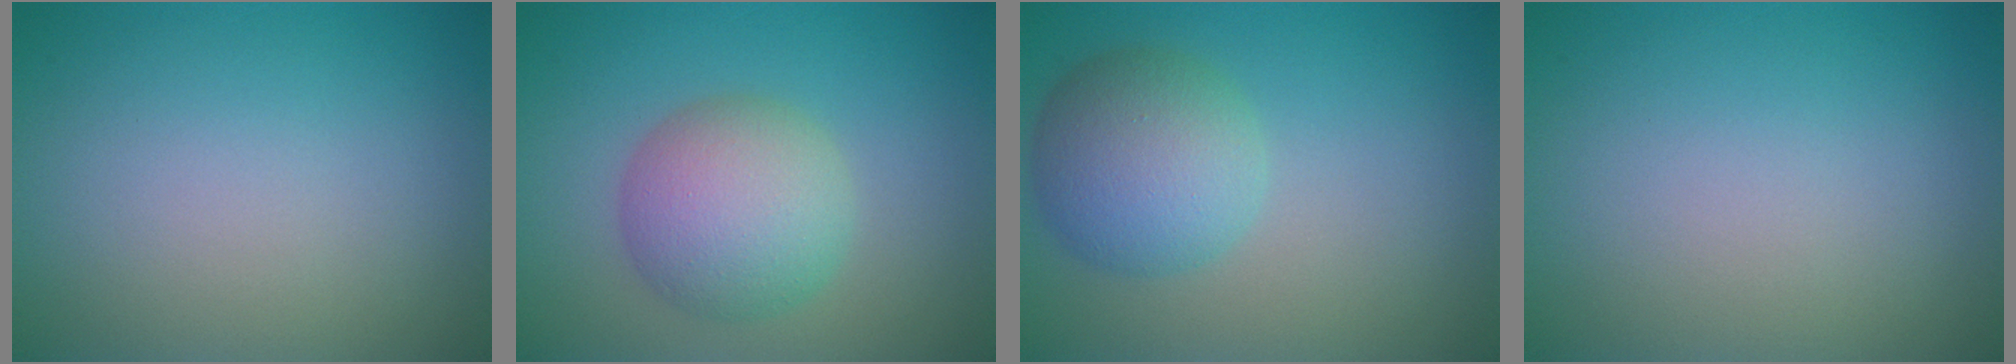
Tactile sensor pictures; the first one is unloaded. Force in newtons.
{"total": 5.6, "press": 5.6, "slide": 0.3}
{"total": 5.5, "press": 5.5, "slide": 0.2}
{"total": 0.0}